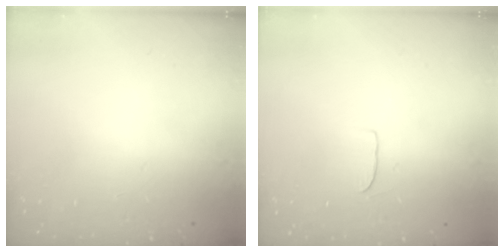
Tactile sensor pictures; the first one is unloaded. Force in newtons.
{"total": 4.1, "press": 4.1, "slide": 0.3}